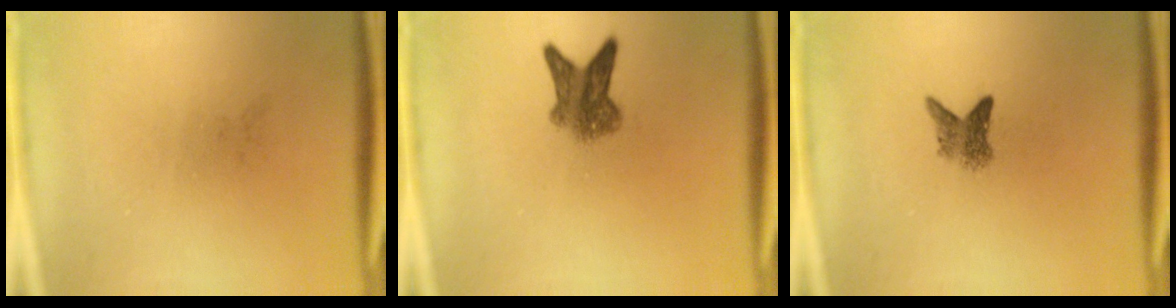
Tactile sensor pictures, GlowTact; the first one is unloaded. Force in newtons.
{"total": 5.0}
{"total": 2.6}